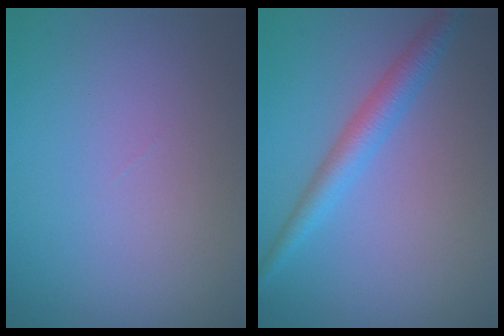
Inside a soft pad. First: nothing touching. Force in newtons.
{"total": 2.9, "press": 2.9, "slide": 0.1}